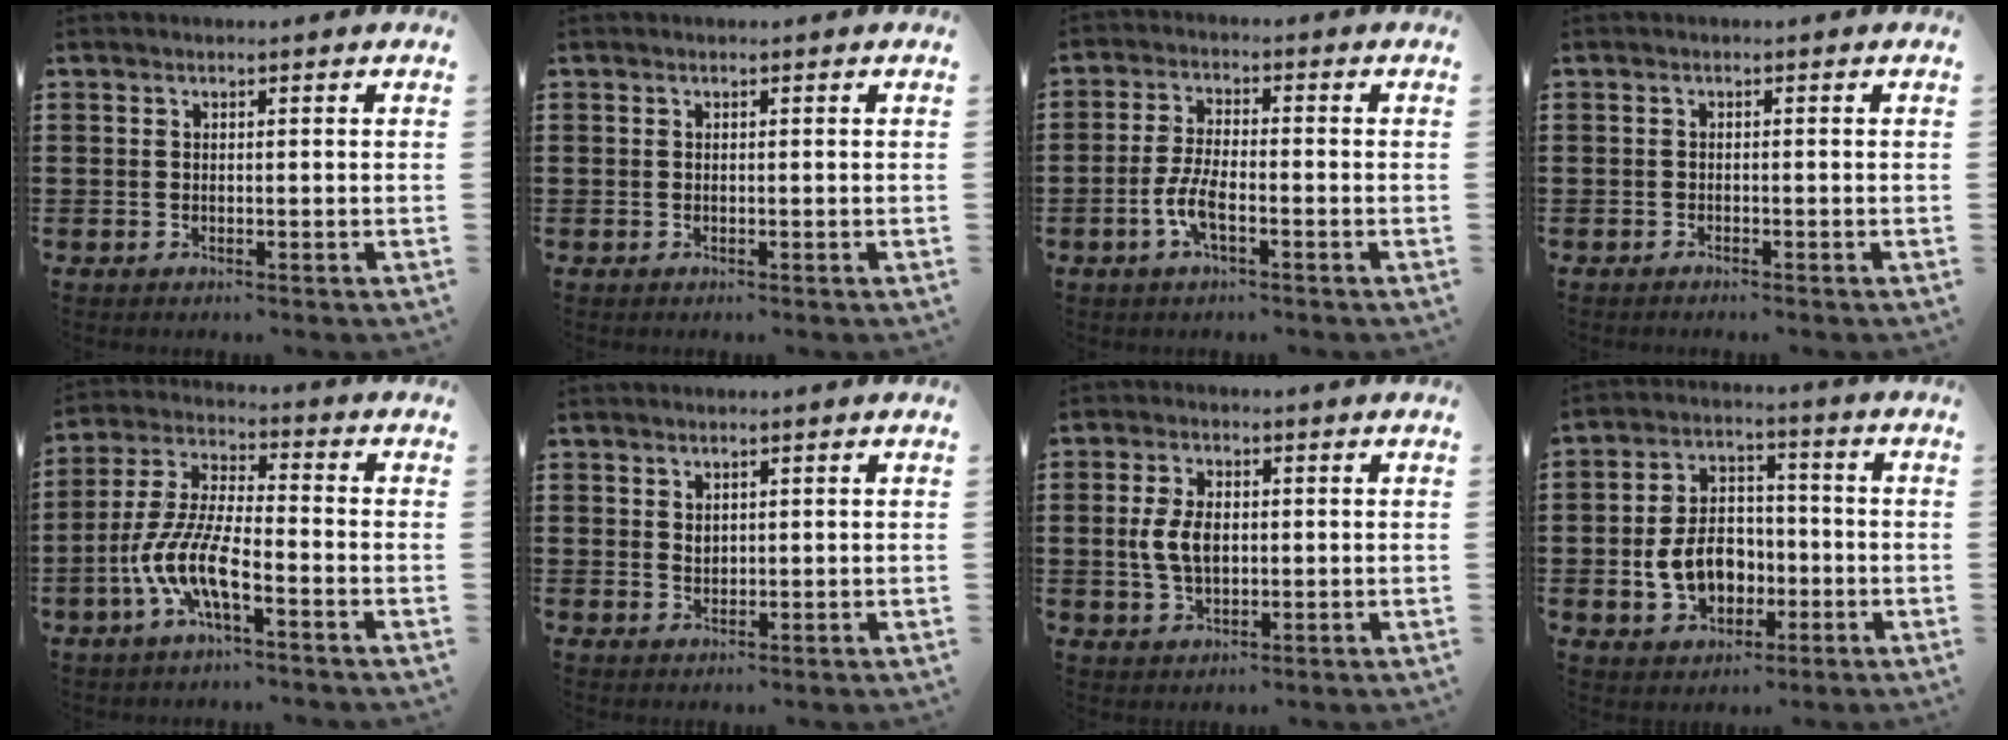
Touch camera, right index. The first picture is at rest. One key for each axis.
{"total": 0.0}
{"total": 5.3, "fx": -2.1, "fy": 1.7, "fz": 4.5, "tx": -0.110, "ty": -0.007, "tz": -0.046}
{"total": 0.7, "fx": -0.7, "fy": 0.0, "fz": 0.1, "tx": -0.003, "ty": -0.001, "tz": -0.014}
{"total": 9.3, "fx": -4.7, "fy": 2.4, "fz": 7.7, "tx": -0.189, "ty": -0.013, "tz": -0.094}
{"total": 1.3, "fx": 0.9, "fy": 0.8, "fz": 0.5, "tx": -0.011, "ty": 0.002, "tz": 0.017}
{"total": 5.6, "fx": 0.3, "fy": 3.4, "fz": 4.5, "tx": -0.098, "ty": 0.003, "tz": -0.002}
{"total": 8.3, "fx": -1.9, "fy": 6.0, "fz": 5.3, "tx": -0.105, "ty": 0.005, "tz": -0.039}